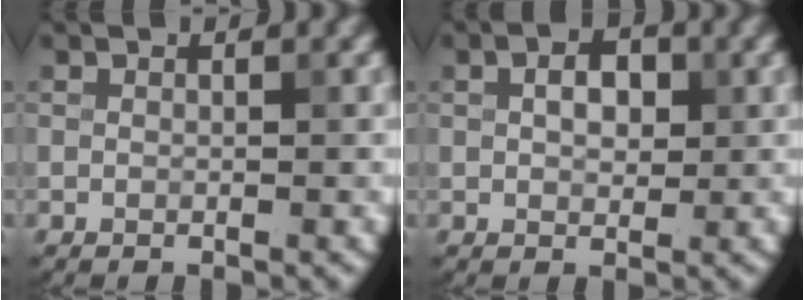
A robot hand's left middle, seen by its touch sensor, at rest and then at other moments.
{"total": 2.6, "force": [0.5, 1.7, 1.9], "torque": [-0.034, 0.003, 0.007]}